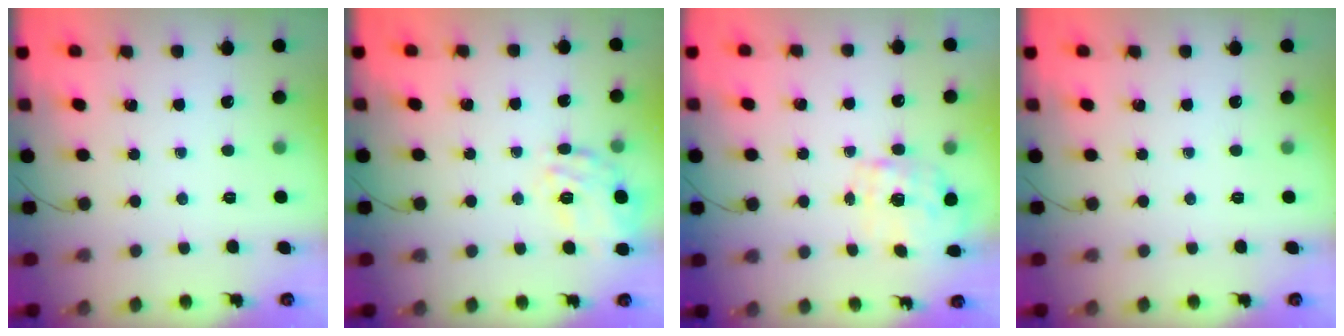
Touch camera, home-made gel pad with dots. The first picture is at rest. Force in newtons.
{"total": 17.7, "press": 17.6, "slide": 1.3}
{"total": 2.3, "press": 2.3, "slide": 0.5}
{"total": 0.0}